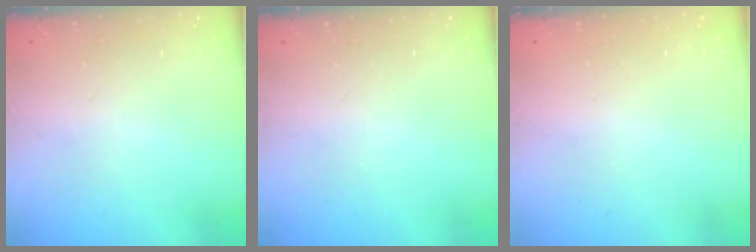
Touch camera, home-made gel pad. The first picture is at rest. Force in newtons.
{"total": 0.0}
{"total": 1.8, "press": 1.8, "slide": 0.1}